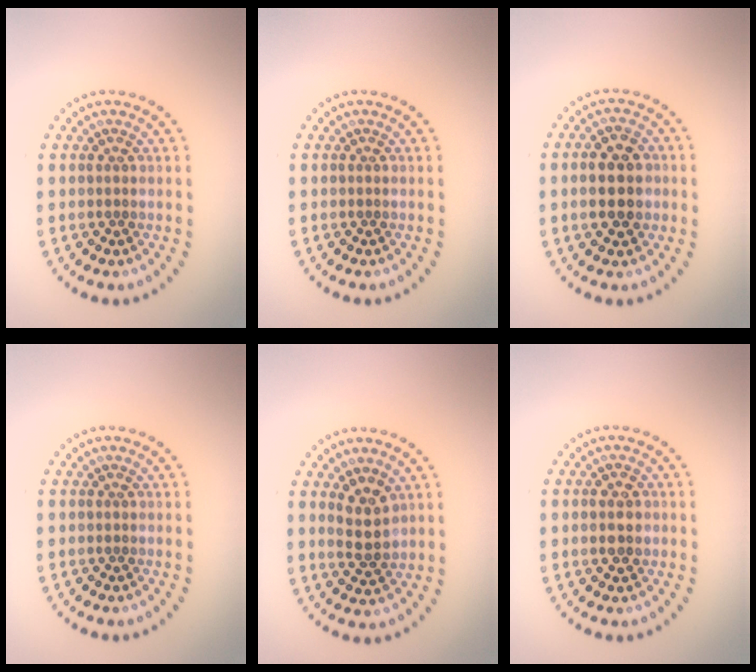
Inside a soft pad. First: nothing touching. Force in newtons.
{"total": 0.0}
{"total": 3.9, "press": 3.9, "slide": 0.2}
{"total": 0.0}
{"total": 2.9, "press": 2.8, "slide": 0.8}
{"total": 2.0, "press": 2.0, "slide": 0.1}